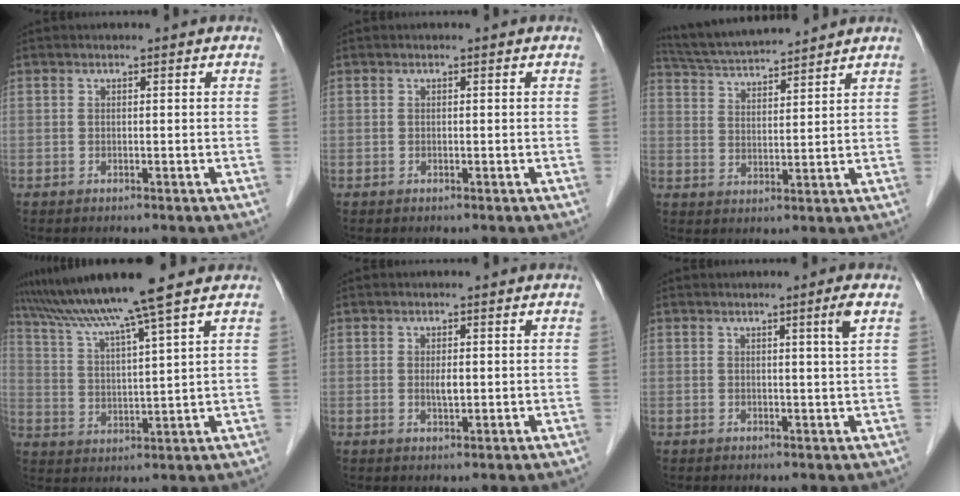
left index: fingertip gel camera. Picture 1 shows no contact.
{"total": 0.0}
{"total": 8.2, "force": [7.9, -0.2, 2.0], "torque": [-0.049, 0.027, 0.141]}
{"total": 11.5, "force": [9.3, -2.0, 6.5], "torque": [-0.117, 0.011, 0.162]}
{"total": 1.7, "force": [0.1, 0.5, 1.6], "torque": [-0.031, -0.003, 0.003]}
{"total": 2.3, "force": [1.0, -0.8, 1.9], "torque": [-0.030, -0.008, 0.019]}